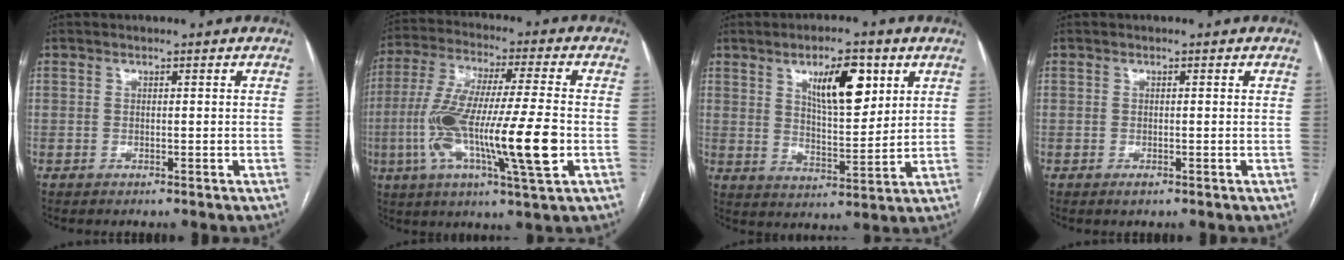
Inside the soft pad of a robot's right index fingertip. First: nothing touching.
{"total": 18.3, "force": [-4.1, 1.2, 17.8], "torque": [-0.345, -0.013, -0.075]}
{"total": 10.4, "force": [4.8, 3.3, 8.7], "torque": [-0.144, 0.003, 0.085]}
{"total": 0.8, "force": [-0.3, 0.3, 0.7], "torque": [-0.009, 0.000, -0.004]}